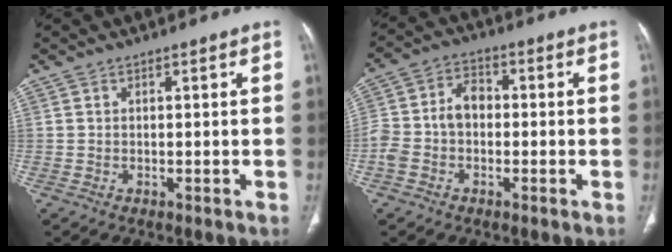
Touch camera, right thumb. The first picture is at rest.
{"total": 8.1, "force": [-1.1, 5.8, 5.5], "torque": [-0.106, 0.033, -0.031]}